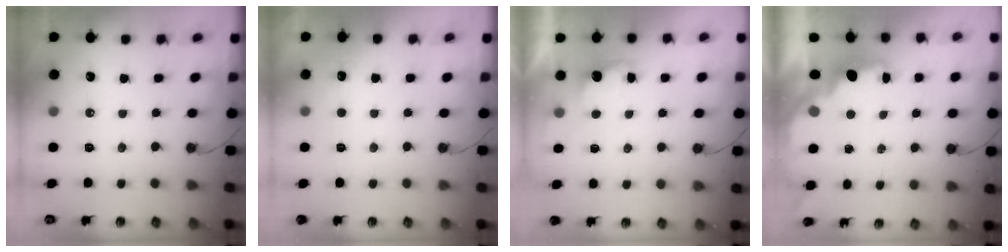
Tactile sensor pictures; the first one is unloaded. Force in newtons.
{"total": 2.6, "press": 2.4, "slide": 1.0}
{"total": 2.5, "press": 2.3, "slide": 0.9}
{"total": 1.9, "press": 1.8, "slide": 0.7}